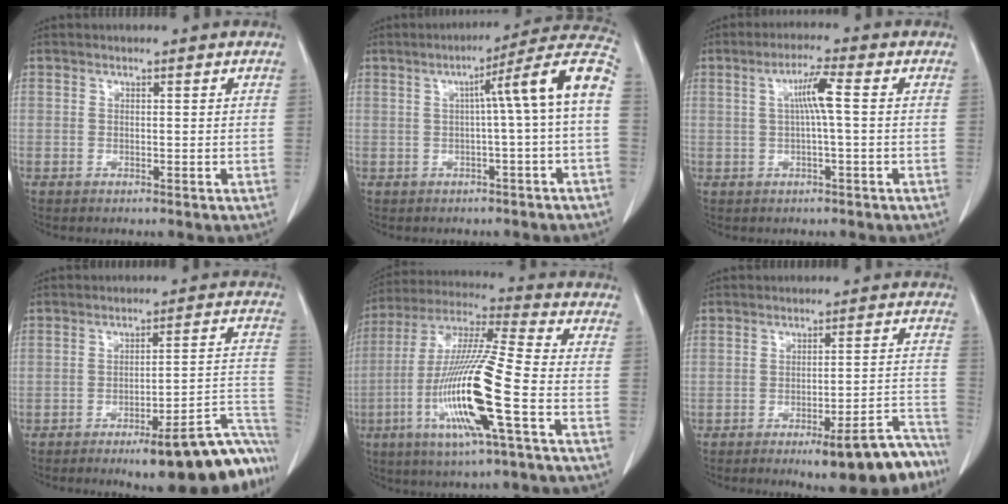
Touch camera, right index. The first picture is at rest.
{"total": 10.5, "force": [0.4, -1.0, 10.5], "torque": [-0.134, 0.031, 0.000]}
{"total": 4.7, "force": [0.6, -0.2, 4.7], "torque": [-0.086, 0.012, 0.014]}
{"total": 18.0, "force": [-12.4, 2.8, 12.7], "torque": [-0.061, 0.047, -0.161]}
{"total": 17.5, "force": [-5.6, 0.2, 16.6], "torque": [-0.339, -0.017, -0.111]}
{"total": 12.2, "force": [-9.3, 2.6, 7.5], "torque": [-0.052, 0.041, -0.124]}